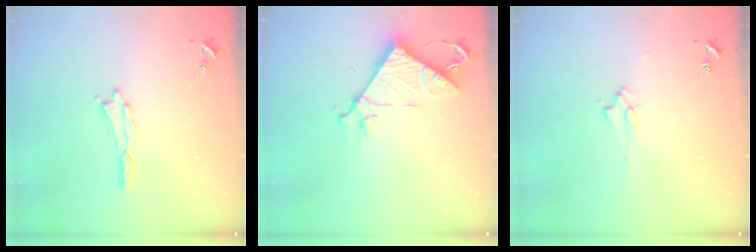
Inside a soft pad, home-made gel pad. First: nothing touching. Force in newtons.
{"total": 7.6, "press": 7.6, "slide": 0.6}
{"total": 1.9, "press": 1.9, "slide": 0.3}